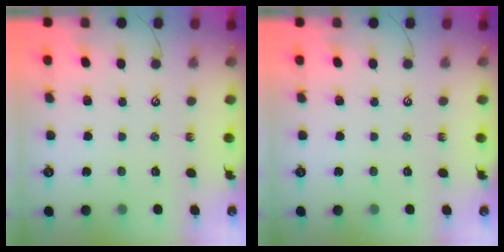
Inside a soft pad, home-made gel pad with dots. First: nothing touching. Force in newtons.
{"total": 0.0}